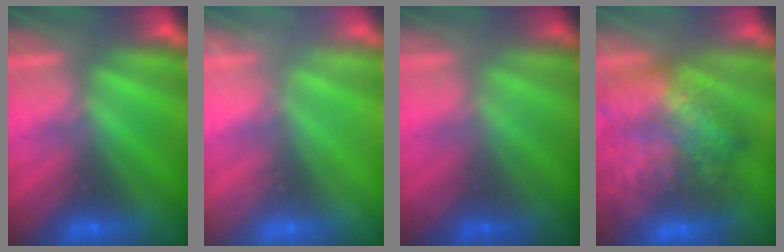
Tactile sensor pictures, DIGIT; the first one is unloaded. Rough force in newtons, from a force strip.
{"total": 2.3}
{"total": 1.3}
{"total": 9.2}